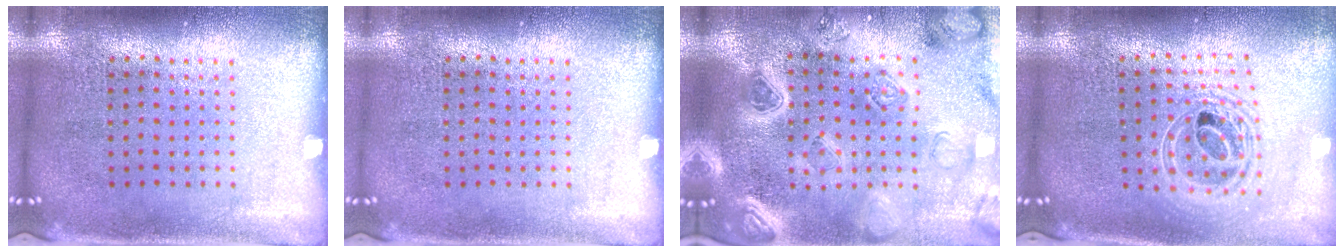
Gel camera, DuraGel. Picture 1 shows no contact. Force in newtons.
{"total": 0.0}
{"total": 2.9, "press": 2.9, "slide": 0.7}
{"total": 2.1, "press": 1.6, "slide": 1.3}